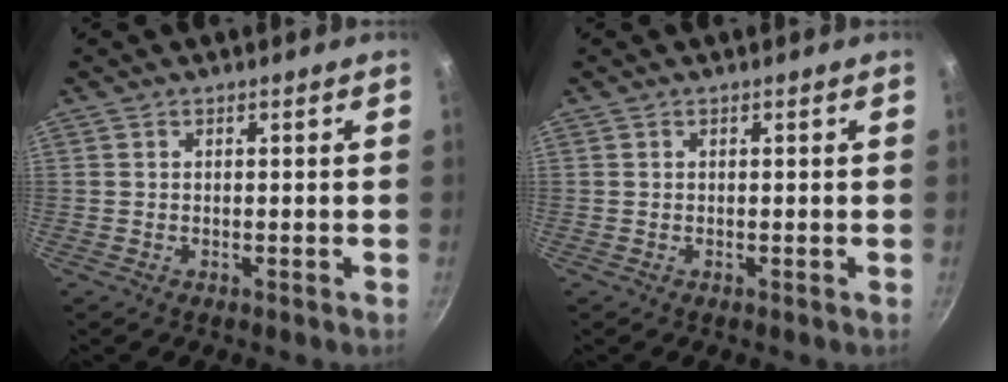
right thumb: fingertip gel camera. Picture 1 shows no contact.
{"total": 0.0}